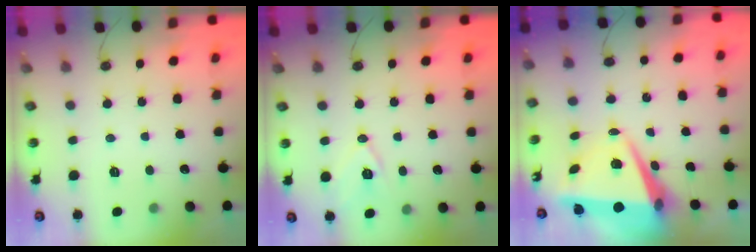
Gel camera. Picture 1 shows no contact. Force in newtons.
{"total": 9.5, "press": 8.8, "slide": 3.7}
{"total": 9.6, "press": 9.3, "slide": 2.7}